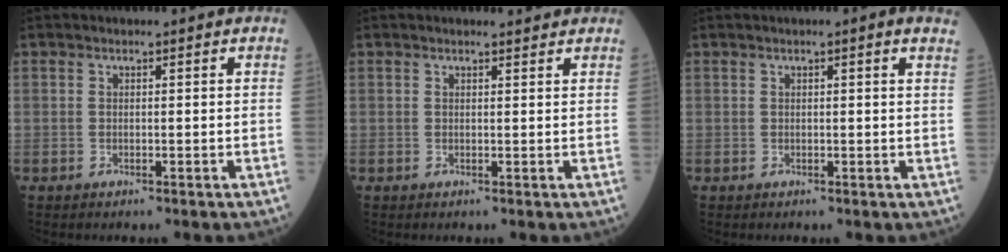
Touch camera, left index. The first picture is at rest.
{"total": 2.0, "force": [1.9, 0.2, 0.6], "torque": [-0.011, 0.006, 0.024]}
{"total": 2.7, "force": [1.5, 0.1, 2.2], "torque": [-0.030, 0.009, 0.015]}